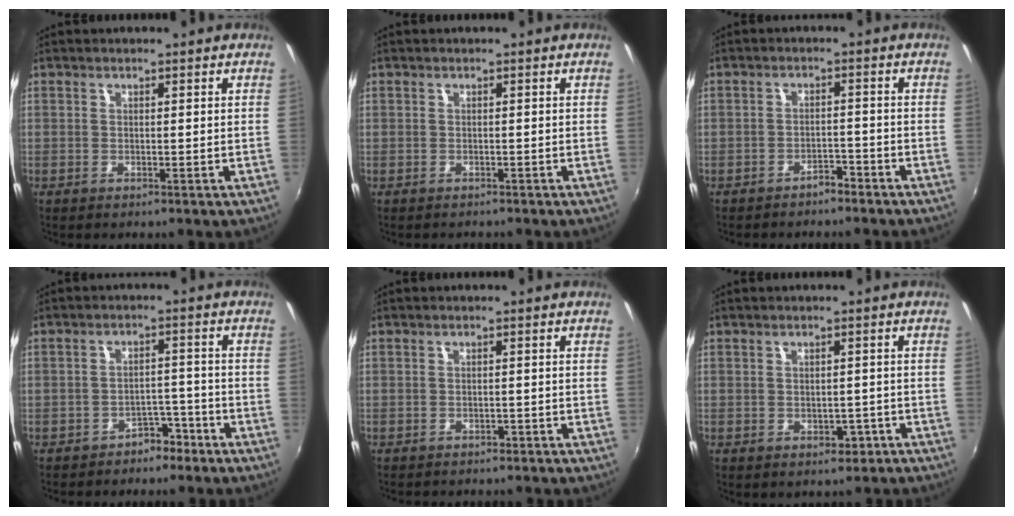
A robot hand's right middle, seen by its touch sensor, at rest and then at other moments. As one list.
[{"total": 1.2, "force": [-0.9, 0.8, 0.0], "torque": [-0.004, -0.001, -0.013]}, {"total": 3.1, "force": [-2.6, 1.6, 0.3], "torque": [-0.010, 0.015, -0.029]}, {"total": 4.9, "force": [-3.7, 3.0, 0.9], "torque": [-0.018, 0.027, -0.041]}, {"total": 3.7, "force": [-3.2, 1.5, 1.0], "torque": [-0.021, -0.008, -0.041]}, {"total": 3.5, "force": [-2.0, 2.5, 1.4], "torque": [-0.026, 0.007, -0.012]}]